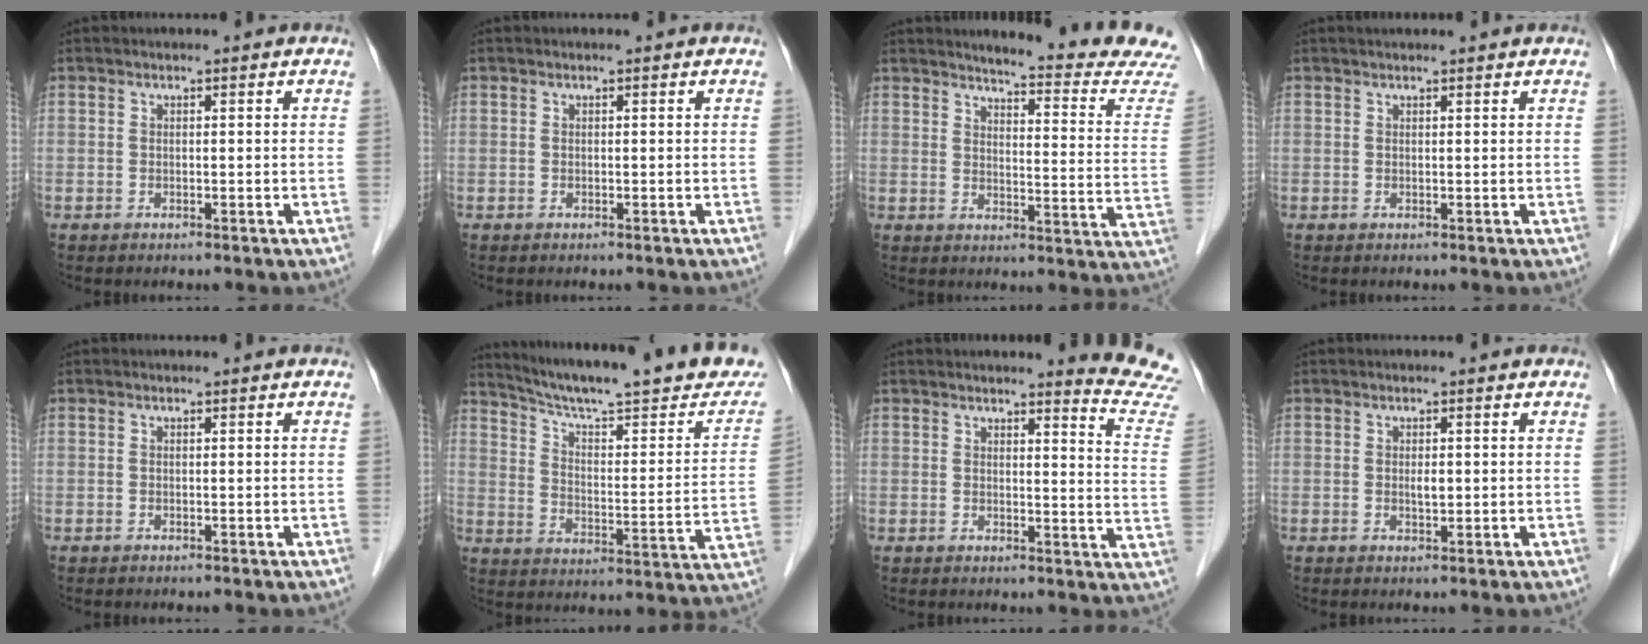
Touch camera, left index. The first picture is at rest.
{"total": 0.0}
{"total": 16.9, "force": [16.2, -1.1, 4.5], "torque": [-0.056, -0.116, 0.176]}
{"total": 2.9, "force": [2.7, 0.2, 1.1], "torque": [-0.012, 0.025, 0.033]}
{"total": 0.0}
{"total": 24.6, "force": [21.2, 2.8, 12.2], "torque": [-0.179, -0.036, 0.283]}
{"total": 9.6, "force": [9.5, -1.5, 0.7], "torque": [-0.005, -0.109, 0.084]}
{"total": 1.3, "force": [0.2, 0.5, 1.2], "torque": [-0.019, -0.001, 0.004]}